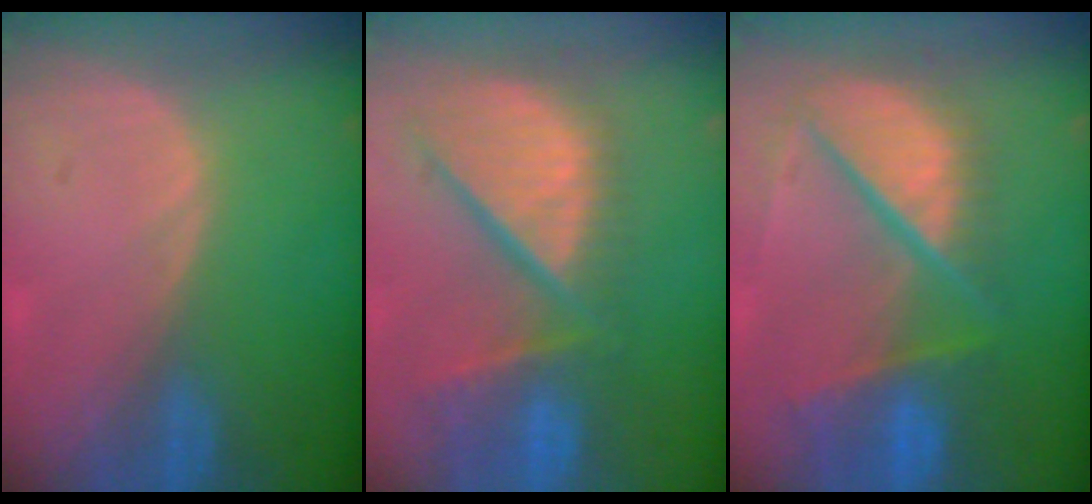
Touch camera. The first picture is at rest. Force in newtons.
{"total": 13.1, "press": 11.0, "slide": 7.1}
{"total": 11.4, "press": 9.4, "slide": 6.4}